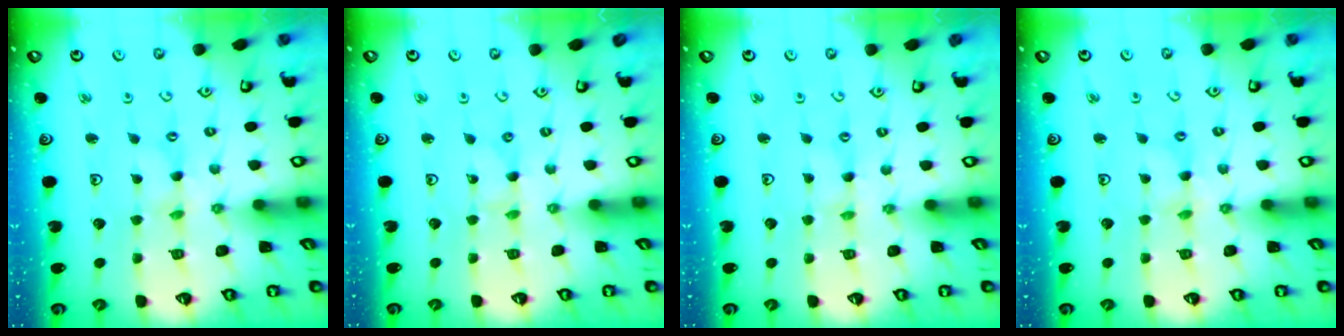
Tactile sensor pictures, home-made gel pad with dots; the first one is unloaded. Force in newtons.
{"total": 0.0}
{"total": 0.0}
{"total": 0.0}